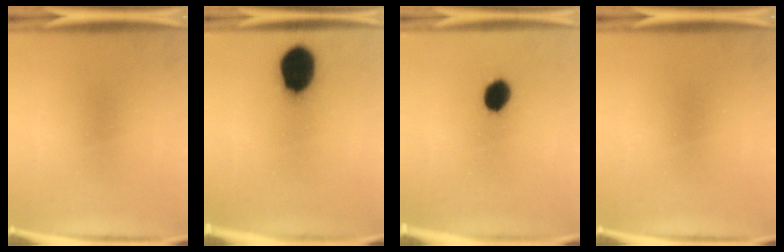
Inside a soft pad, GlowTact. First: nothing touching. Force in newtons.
{"total": 13.6}
{"total": 6.1}
{"total": 0.0}